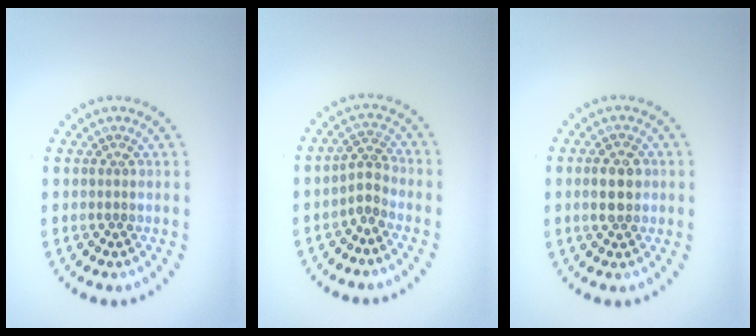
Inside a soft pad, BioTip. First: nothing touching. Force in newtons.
{"total": 2.1, "press": 1.5, "slide": 1.4}
{"total": 2.8, "press": 2.8, "slide": 0.2}